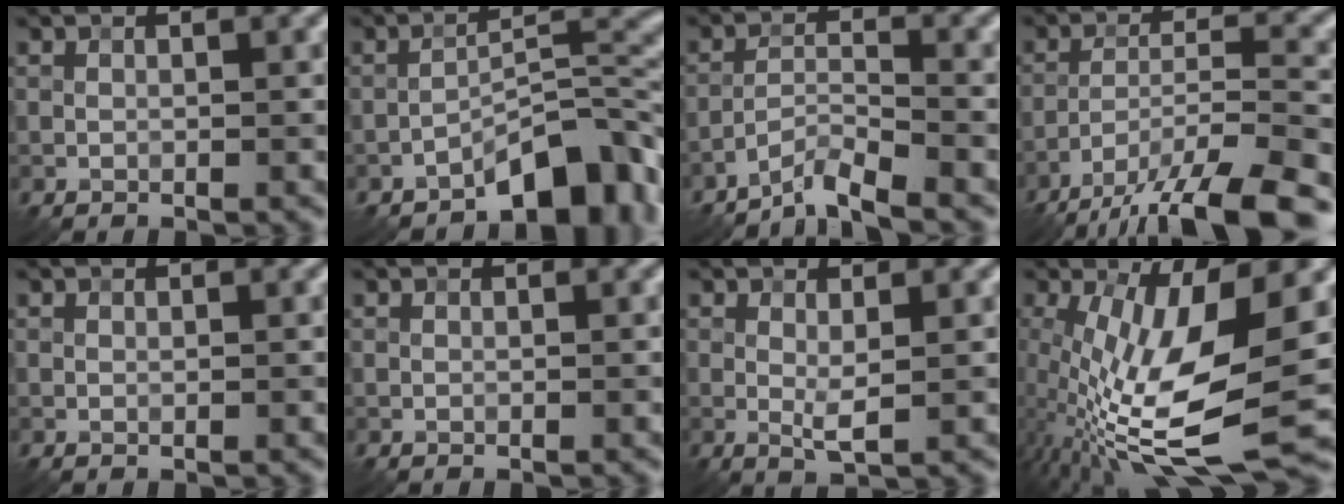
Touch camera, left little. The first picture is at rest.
{"total": 6.9, "force": [-4.6, 2.2, 4.7], "torque": [-0.059, 0.020, -0.076]}
{"total": 3.2, "force": [-2.9, 0.1, 1.5], "torque": [-0.024, 0.004, -0.065]}
{"total": 12.7, "force": [-10.0, 2.7, 7.3], "torque": [-0.118, -0.017, -0.152]}
{"total": 0.0}
{"total": 0.0}
{"total": 1.8, "force": [0.3, 0.3, 1.8], "torque": [-0.035, -0.006, 0.006]}
{"total": 13.9, "force": [-1.5, 4.9, 13.0], "torque": [-0.239, -0.019, -0.028]}